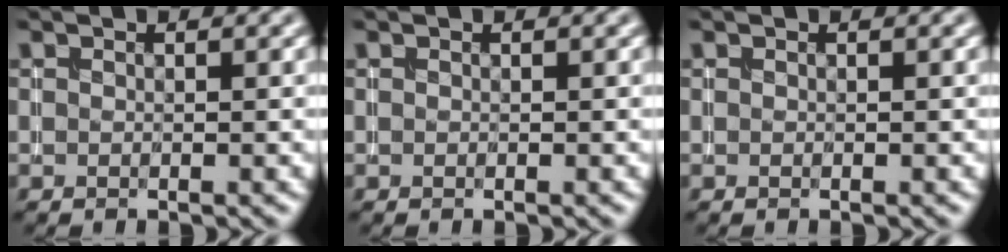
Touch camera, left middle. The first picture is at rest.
{"total": 0.0}
{"total": 0.0}